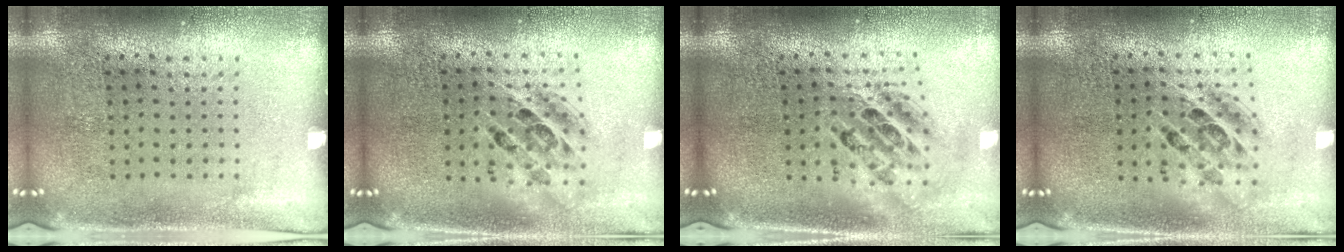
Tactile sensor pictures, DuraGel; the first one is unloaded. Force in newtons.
{"total": 1.3, "press": 1.1, "slide": 0.6}
{"total": 2.0, "press": 1.6, "slide": 1.2}
{"total": 1.4, "press": 1.3, "slide": 0.7}